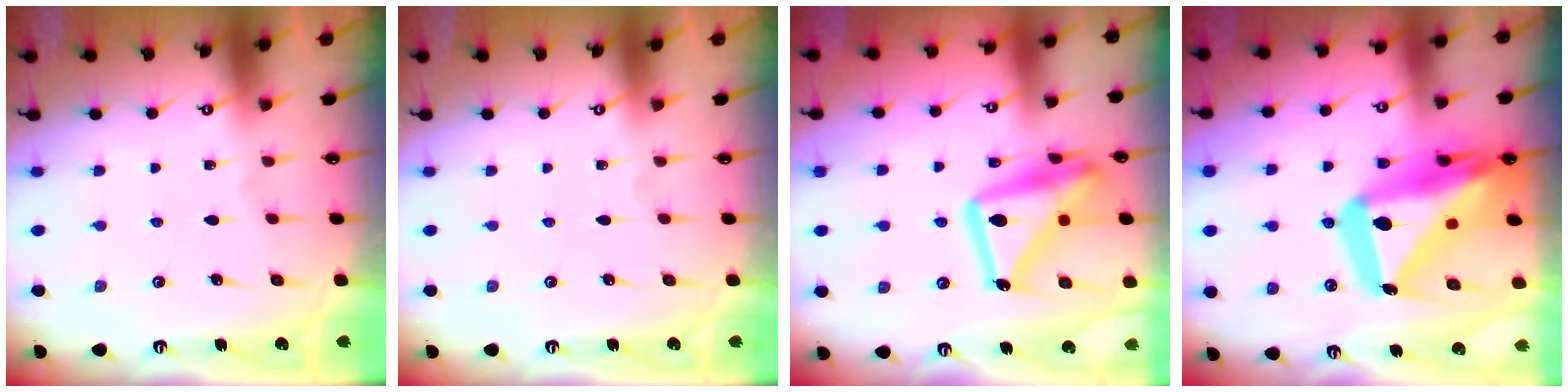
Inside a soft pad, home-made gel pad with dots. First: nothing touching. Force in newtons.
{"total": 0.0}
{"total": 18.5, "press": 18.4, "slide": 1.6}
{"total": 26.5, "press": 26.3, "slide": 2.7}